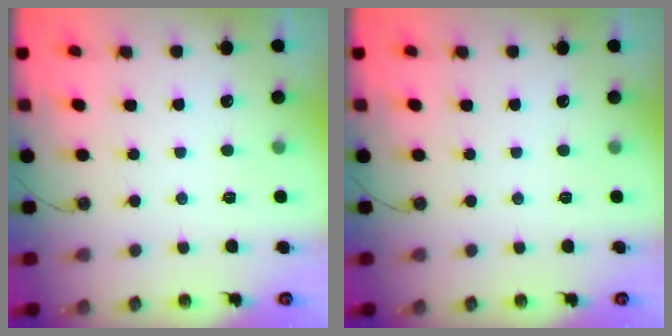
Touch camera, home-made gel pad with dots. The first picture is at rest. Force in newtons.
{"total": 0.0}